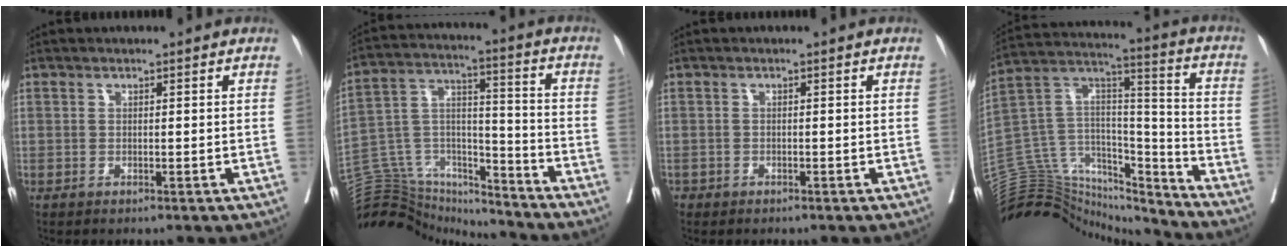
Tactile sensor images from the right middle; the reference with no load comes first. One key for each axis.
{"total": 19.2, "fx": -18.7, "fy": 3.4, "fz": 2.8, "tx": -0.061, "ty": 0.048, "tz": -0.306}
{"total": 0.8, "fx": -0.6, "fy": 0.6, "fz": 0.1, "tx": -0.004, "ty": 0.002, "tz": -0.011}
{"total": 22.1, "fx": -20.9, "fy": 6.1, "fz": 3.5, "tx": -0.084, "ty": 0.063, "tz": -0.339}